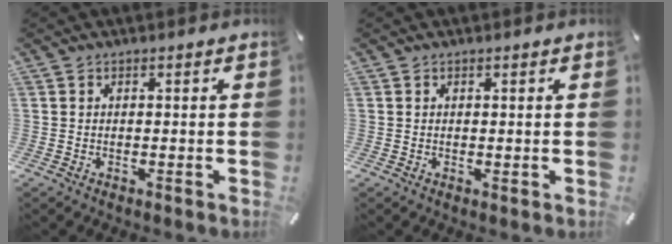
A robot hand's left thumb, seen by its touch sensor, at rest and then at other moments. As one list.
[{"total": 0.0}]